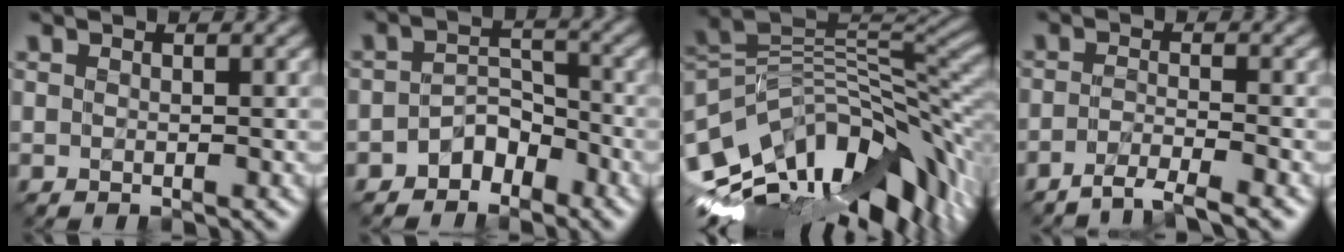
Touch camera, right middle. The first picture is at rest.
{"total": 2.8, "force": [-2.2, 1.6, 0.8], "torque": [-0.010, 0.010, -0.040]}
{"total": 14.3, "force": [-4.8, 7.2, 11.4], "torque": [-0.204, 0.014, -0.086]}
{"total": 2.9, "force": [-2.4, 0.2, 1.6], "torque": [-0.025, -0.004, -0.058]}